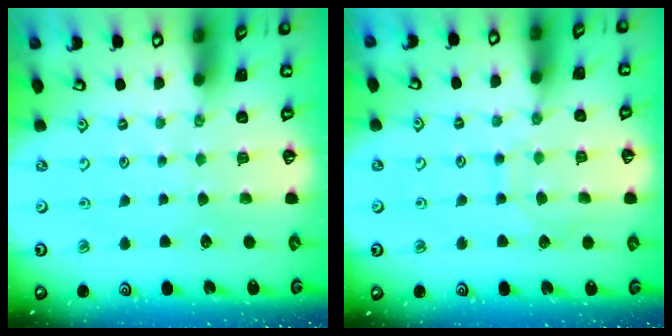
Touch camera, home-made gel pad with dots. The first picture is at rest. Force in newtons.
{"total": 7.1, "press": 7.1, "slide": 0.5}